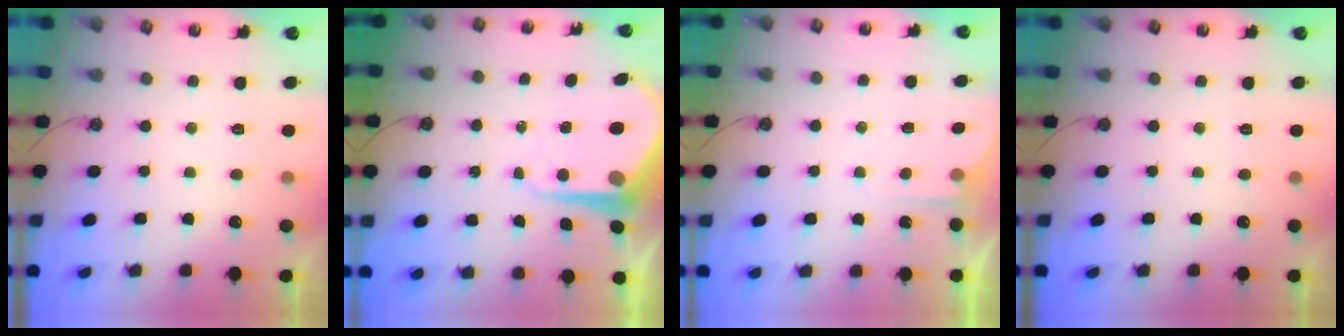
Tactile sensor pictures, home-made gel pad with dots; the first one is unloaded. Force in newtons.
{"total": 10.5, "press": 10.5, "slide": 0.9}
{"total": 3.7, "press": 3.6, "slide": 0.5}
{"total": 0.0}